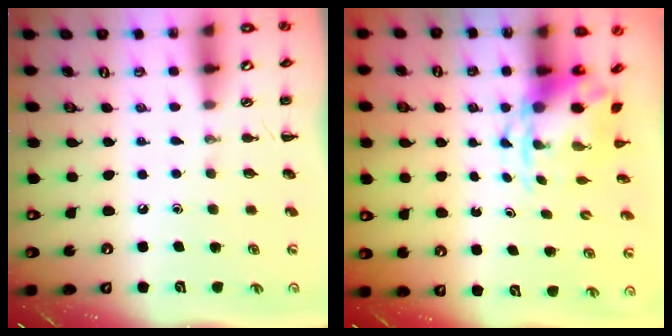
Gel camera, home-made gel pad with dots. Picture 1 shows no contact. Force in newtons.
{"total": 3.8, "press": 3.7, "slide": 0.9}